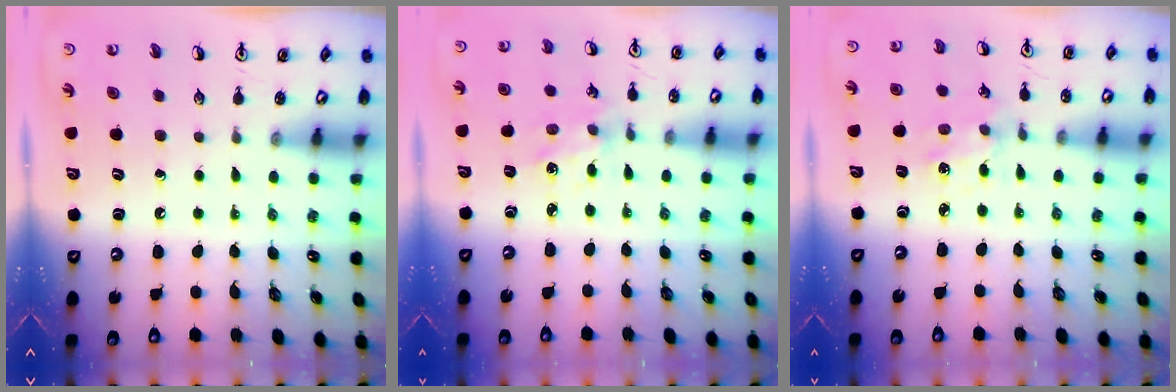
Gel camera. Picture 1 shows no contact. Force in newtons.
{"total": 1.9, "press": 1.9, "slide": 0.3}
{"total": 2.0, "press": 1.9, "slide": 0.4}